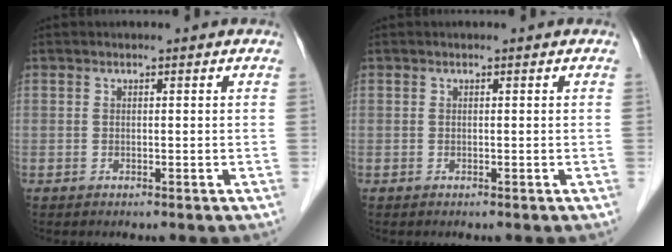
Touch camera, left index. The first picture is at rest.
{"total": 0.0}